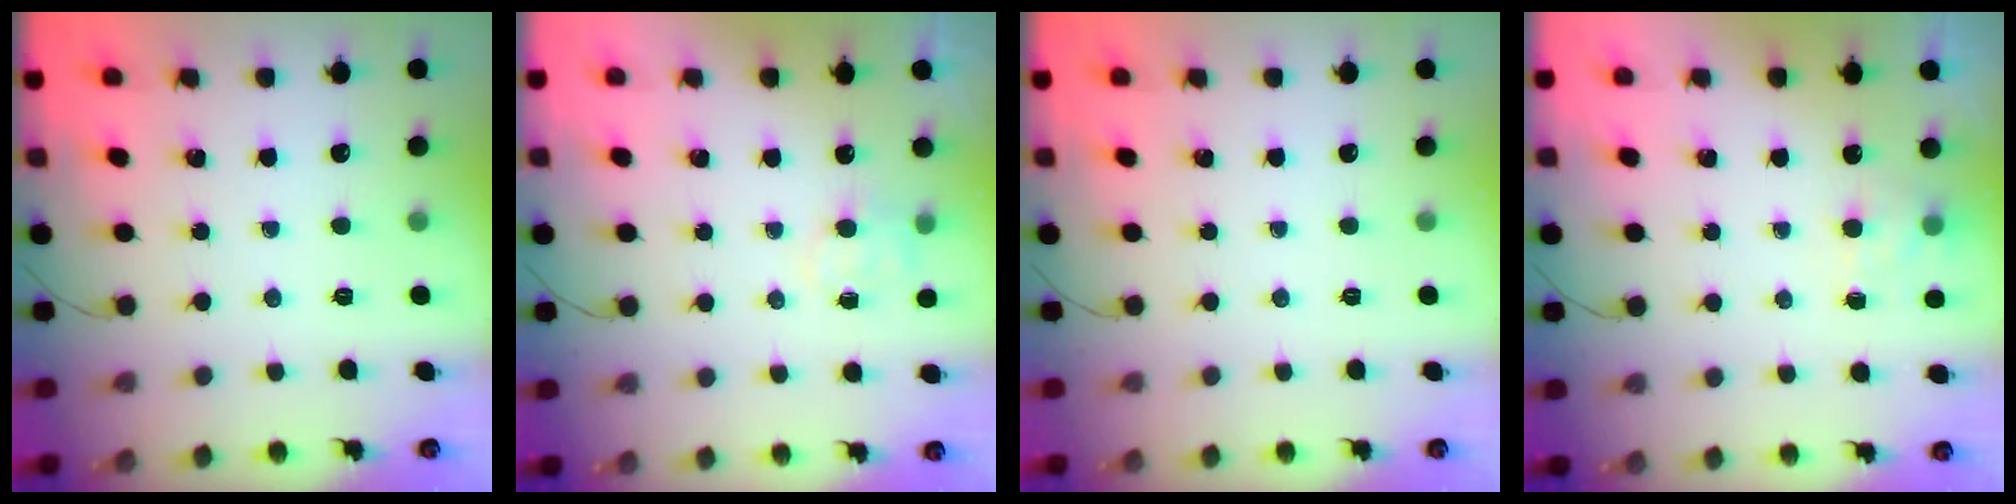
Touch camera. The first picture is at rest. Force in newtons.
{"total": 5.2, "press": 5.1, "slide": 1.2}
{"total": 0.0}
{"total": 5.7, "press": 5.5, "slide": 1.5}